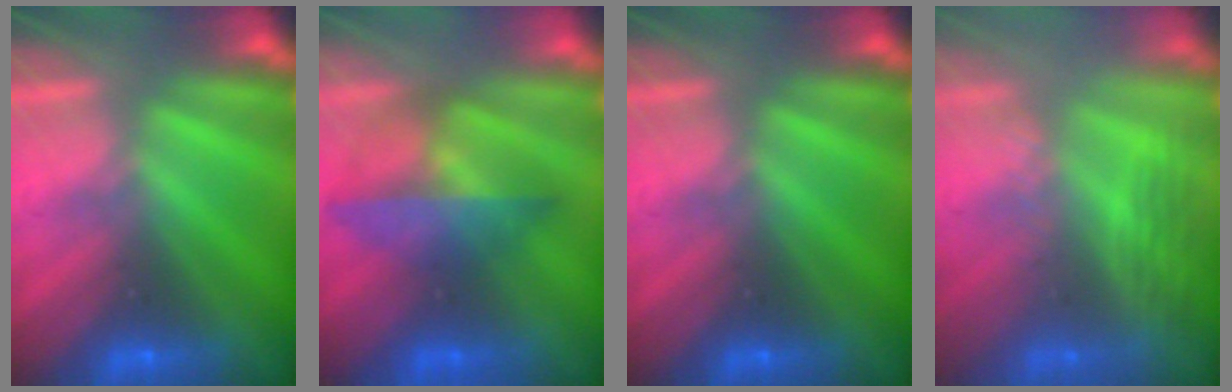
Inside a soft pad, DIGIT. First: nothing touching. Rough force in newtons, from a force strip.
{"total": 3.9}
{"total": 0.0}
{"total": 2.7}